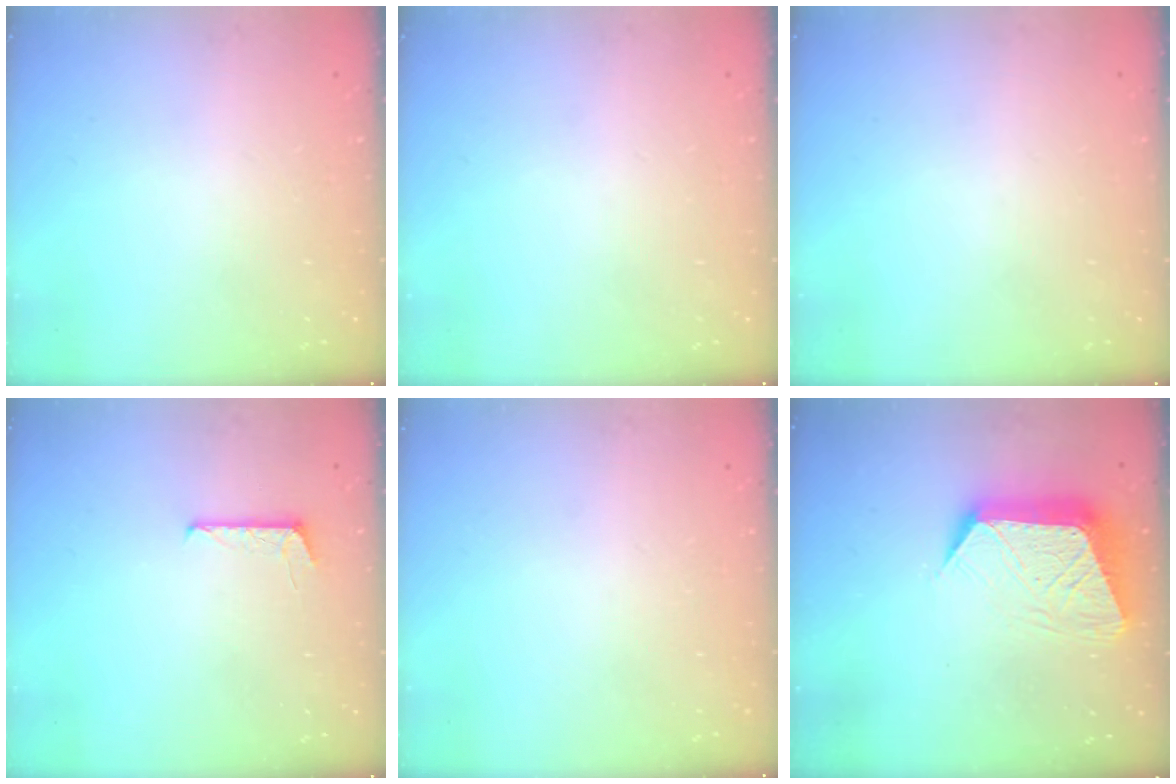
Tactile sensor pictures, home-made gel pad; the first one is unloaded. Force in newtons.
{"total": 0.0}
{"total": 0.0}
{"total": 5.1, "press": 5.1, "slide": 0.5}
{"total": 0.0}
{"total": 13.1, "press": 13.1, "slide": 1.2}